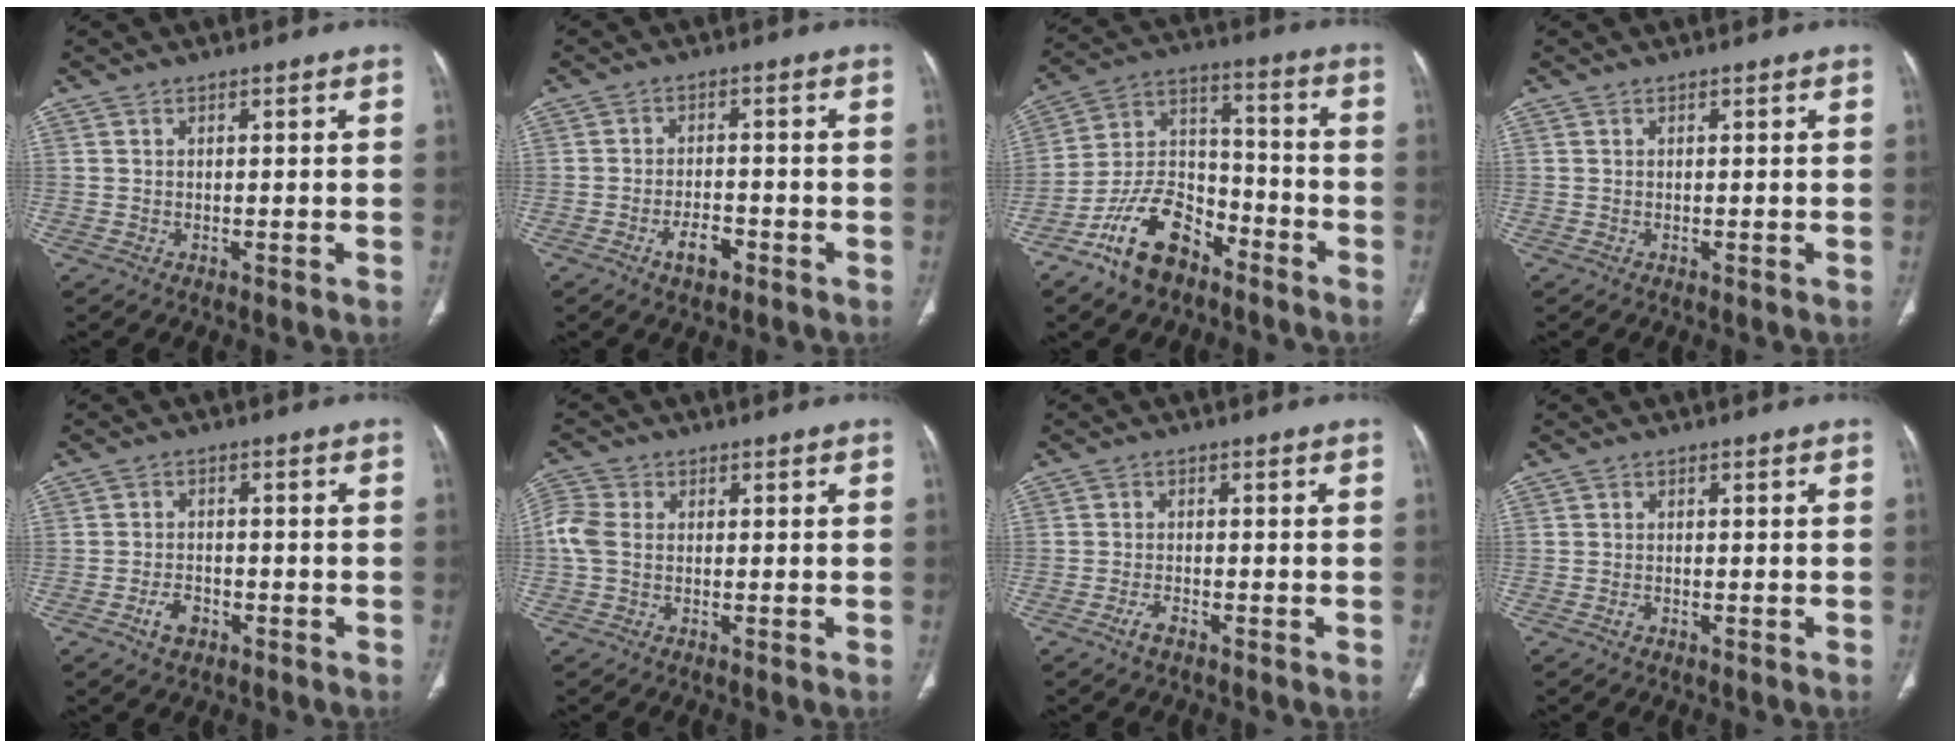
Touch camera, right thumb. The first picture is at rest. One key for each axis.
{"total": 4.6, "fx": -2.5, "fy": 2.3, "fz": 3.0, "tx": -0.046, "ty": 0.017, "tz": -0.042}
{"total": 14.5, "fx": -9.5, "fy": 8.2, "fz": 7.5, "tx": -0.115, "ty": 0.079, "tz": -0.178}
{"total": 0.0}
{"total": 4.0, "fx": -2.1, "fy": 2.6, "fz": 2.3, "tx": -0.034, "ty": 0.015, "tz": -0.035}
{"total": 4.8, "fx": -0.2, "fy": 3.6, "fz": 3.2, "tx": -0.090, "ty": 0.012, "tz": -0.010}
{"total": 2.5, "fx": -1.7, "fy": 1.0, "fz": 1.6, "tx": -0.037, "ty": 0.009, "tz": -0.035}
{"total": 1.0, "fx": -0.6, "fy": 0.6, "fz": 0.6, "tx": -0.010, "ty": 0.003, "tz": -0.013}